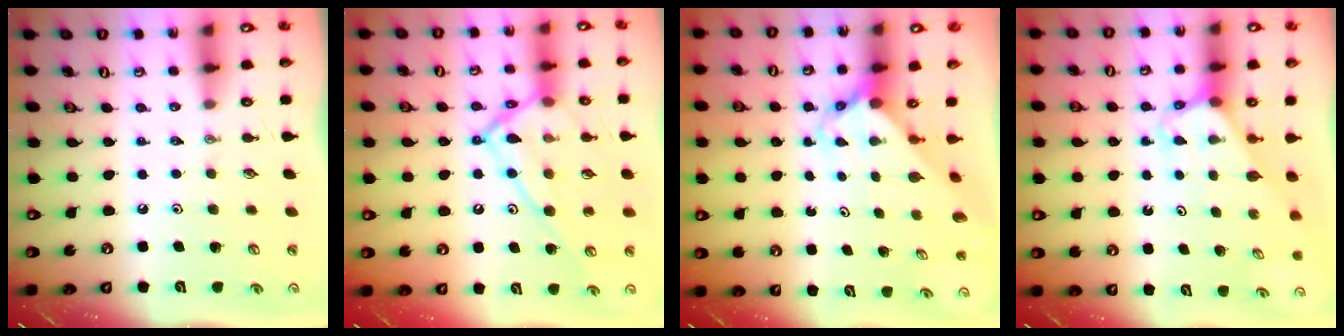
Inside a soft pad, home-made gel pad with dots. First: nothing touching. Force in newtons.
{"total": 18.8, "press": 18.7, "slide": 1.5}
{"total": 3.6, "press": 3.6, "slide": 0.2}
{"total": 3.2, "press": 3.2, "slide": 0.2}